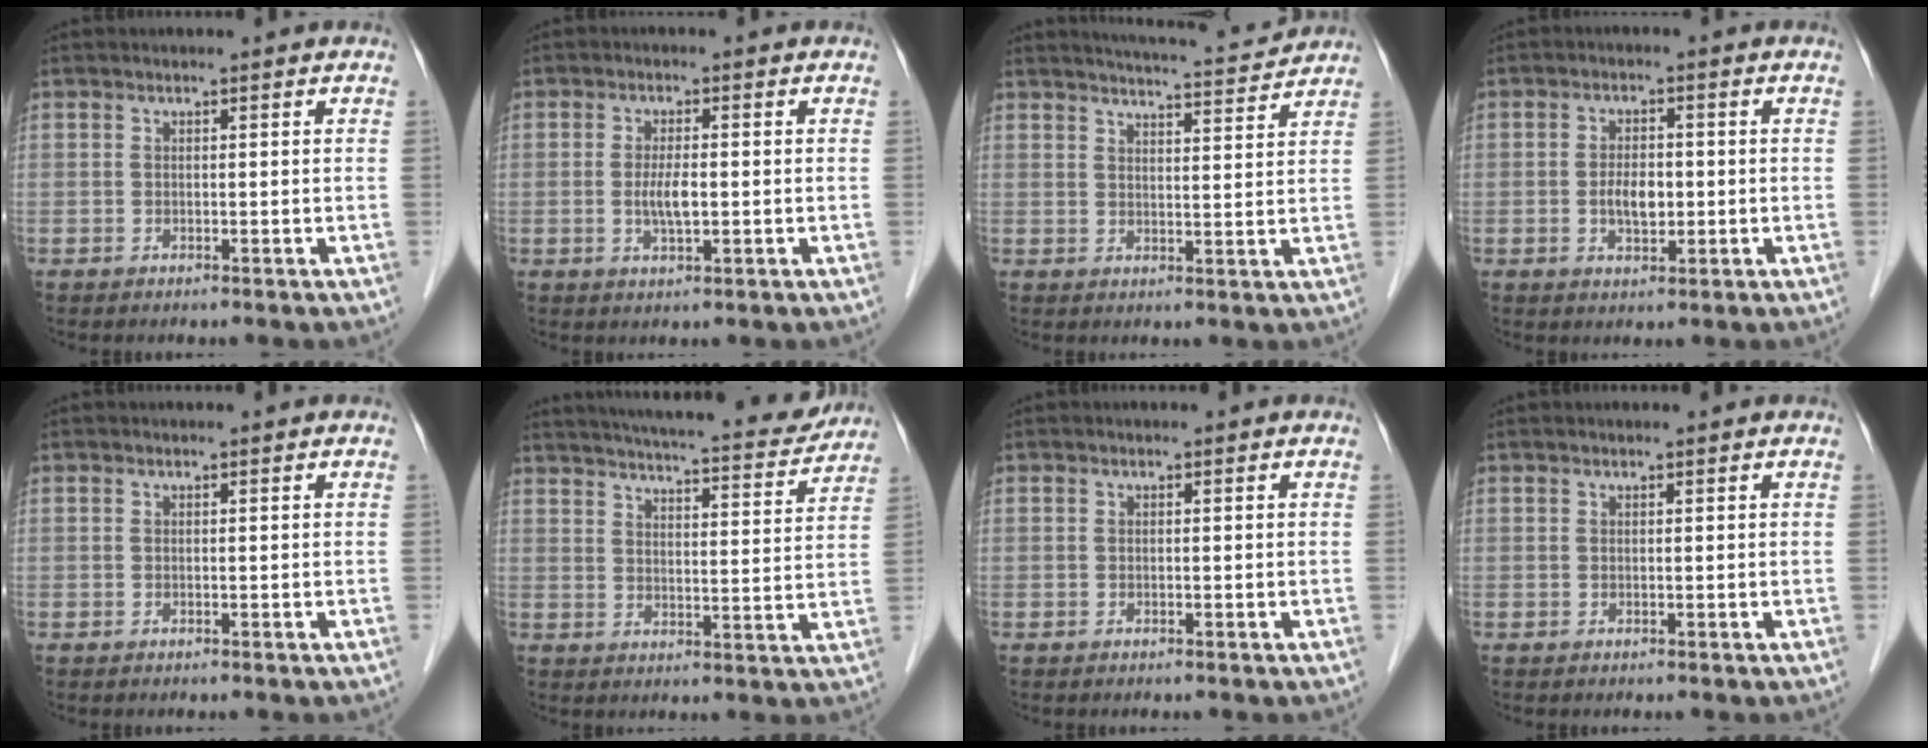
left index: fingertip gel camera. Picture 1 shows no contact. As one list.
[{"total": 3.4, "force": [-0.4, 0.8, 3.3], "torque": [-0.068, -0.004, -0.007]}, {"total": 9.2, "force": [9.0, -0.1, 2.0], "torque": [-0.037, 0.001, 0.117]}, {"total": 4.0, "force": [-0.6, 2.1, 3.3], "torque": [-0.062, 0.001, -0.008]}, {"total": 0.0}, {"total": 20.5, "force": [18.6, 2.8, 8.1], "torque": [-0.128, -0.013, 0.239]}, {"total": 0.0}, {"total": 0.7, "force": [0.6, 0.0, 0.3], "torque": [-0.006, 0.008, 0.011]}]